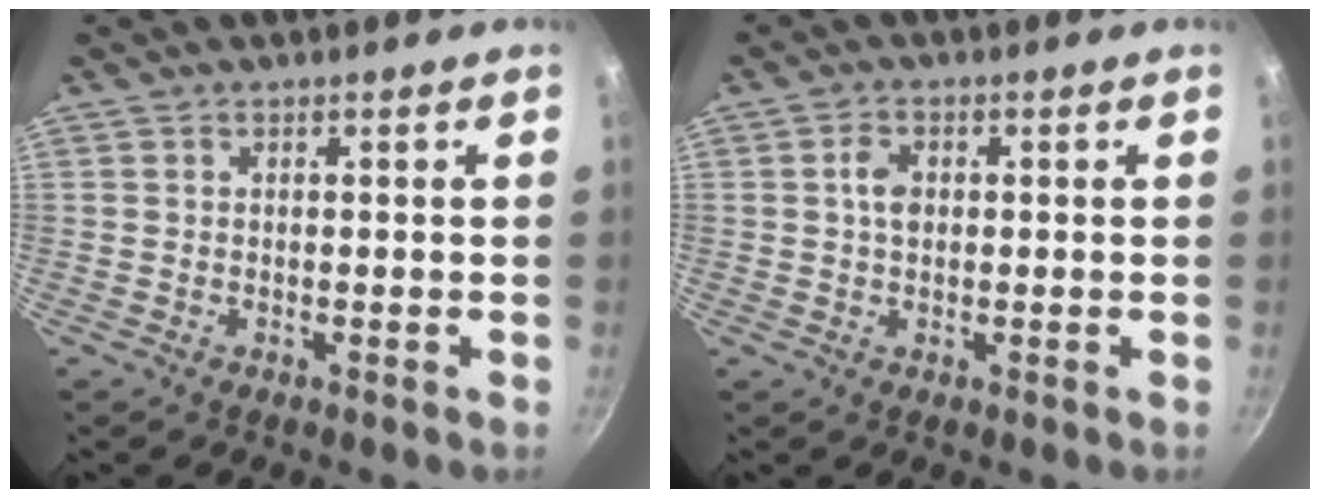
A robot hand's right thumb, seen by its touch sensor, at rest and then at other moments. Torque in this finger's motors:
{"motor_torque": [0.73, 0.64, 0.69, 0.14, 0.01]}